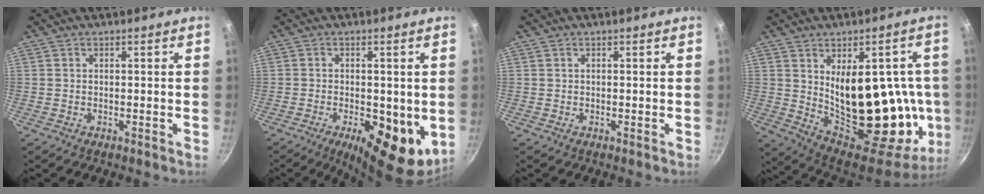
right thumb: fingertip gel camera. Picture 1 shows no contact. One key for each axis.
{"total": 11.8, "fx": -3.0, "fy": 5.2, "fz": 10.2, "tx": -0.130, "ty": -0.011, "tz": -0.034}
{"total": 0.0}
{"total": 27.6, "fx": 1.2, "fy": 14.4, "fz": 23.4, "tx": -0.264, "ty": -0.032, "tz": 0.051}